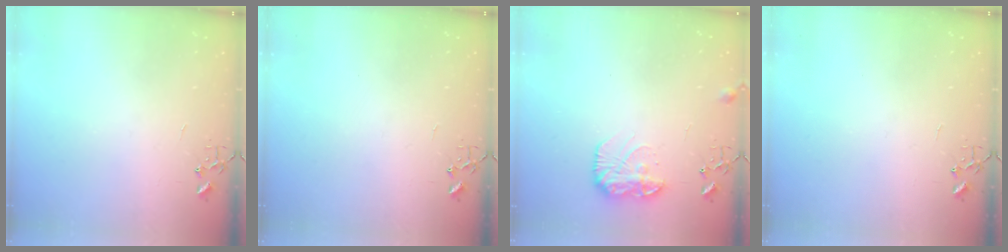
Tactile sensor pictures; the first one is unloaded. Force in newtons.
{"total": 0.0}
{"total": 11.5, "press": 11.4, "slide": 0.6}
{"total": 0.0}